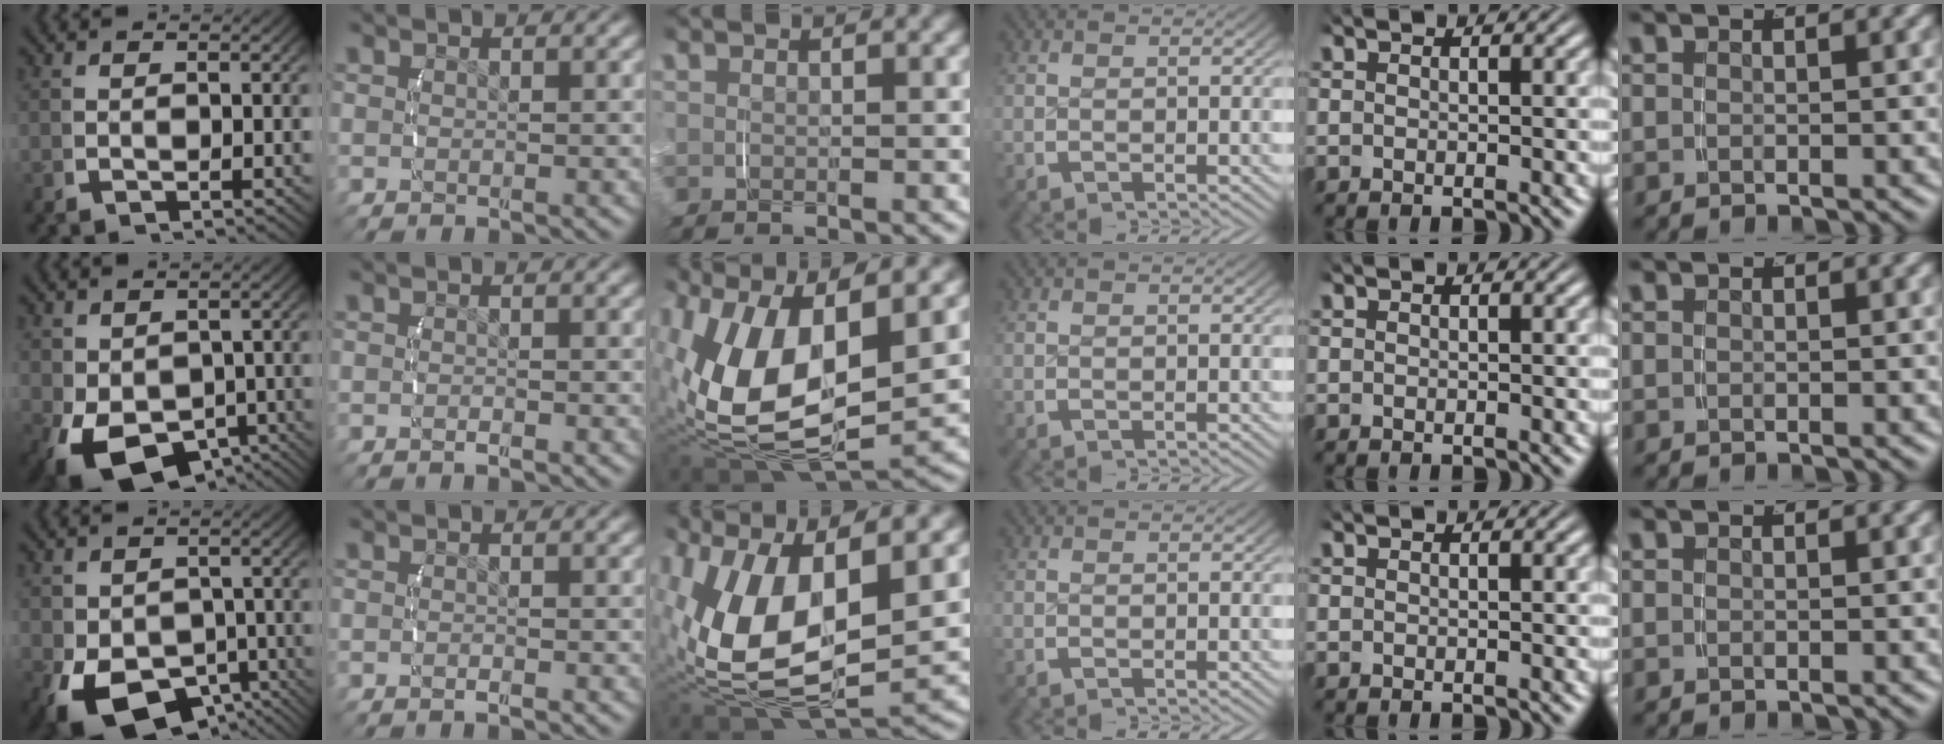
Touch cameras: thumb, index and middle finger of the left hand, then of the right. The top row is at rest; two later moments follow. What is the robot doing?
{"motion": "grasp_and_lifting", "object": "velcro strap"}